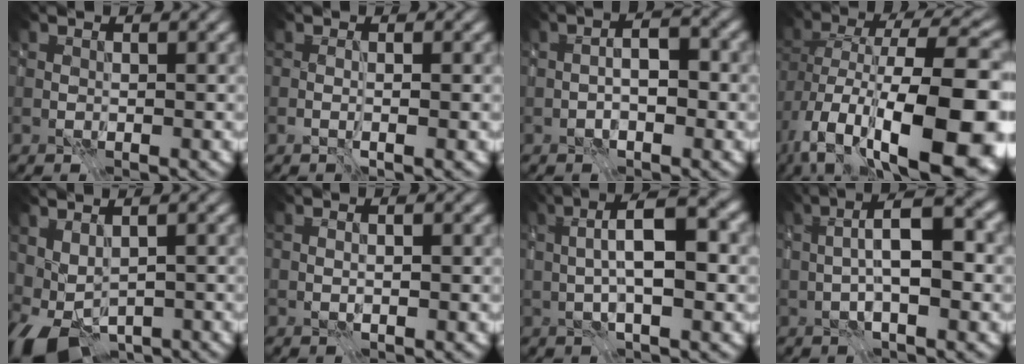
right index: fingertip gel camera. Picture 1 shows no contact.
{"total": 1.3, "force": [-0.5, 0.1, 1.2], "torque": [-0.017, -0.005, -0.006]}
{"total": 3.4, "force": [-0.4, 1.4, 3.0], "torque": [-0.045, 0.000, -0.013]}
{"total": 17.4, "force": [-5.5, 7.6, 14.7], "torque": [-0.248, 0.003, -0.083]}
{"total": 5.1, "force": [-1.7, 2.5, 4.1], "torque": [-0.074, -0.015, -0.012]}
{"total": 0.6, "force": [-0.2, 0.0, 0.6], "torque": [-0.007, -0.006, -0.002]}
{"total": 7.0, "force": [0.5, 1.8, 6.7], "torque": [-0.103, 0.010, 0.005]}
{"total": 6.3, "force": [0.3, 1.6, 6.0], "torque": [-0.093, 0.010, 0.001]}